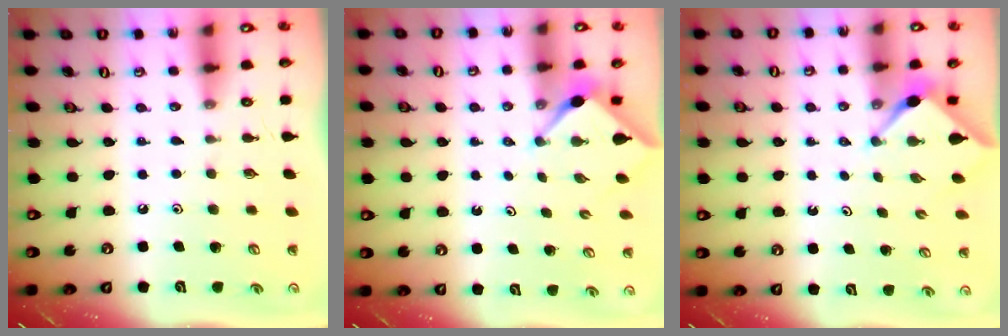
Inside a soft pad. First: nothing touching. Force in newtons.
{"total": 3.0, "press": 3.0, "slide": 0.2}
{"total": 2.9, "press": 2.9, "slide": 0.3}